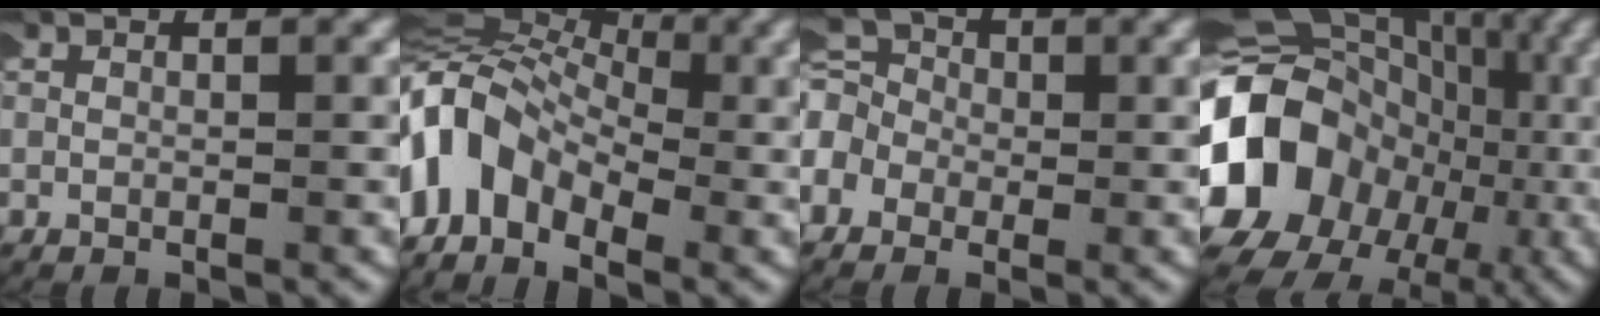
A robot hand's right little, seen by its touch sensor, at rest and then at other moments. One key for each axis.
{"total": 11.6, "fx": -0.7, "fy": 9.9, "fz": 6.1, "tx": -0.165, "ty": -0.021, "tz": -0.017}
{"total": 7.2, "fx": 0.1, "fy": 6.6, "fz": 3.0, "tx": -0.077, "ty": 0.000, "tz": -0.015}
{"total": 19.8, "fx": -2.5, "fy": 15.7, "fz": 11.8, "tx": -0.231, "ty": -0.025, "tz": -0.046}